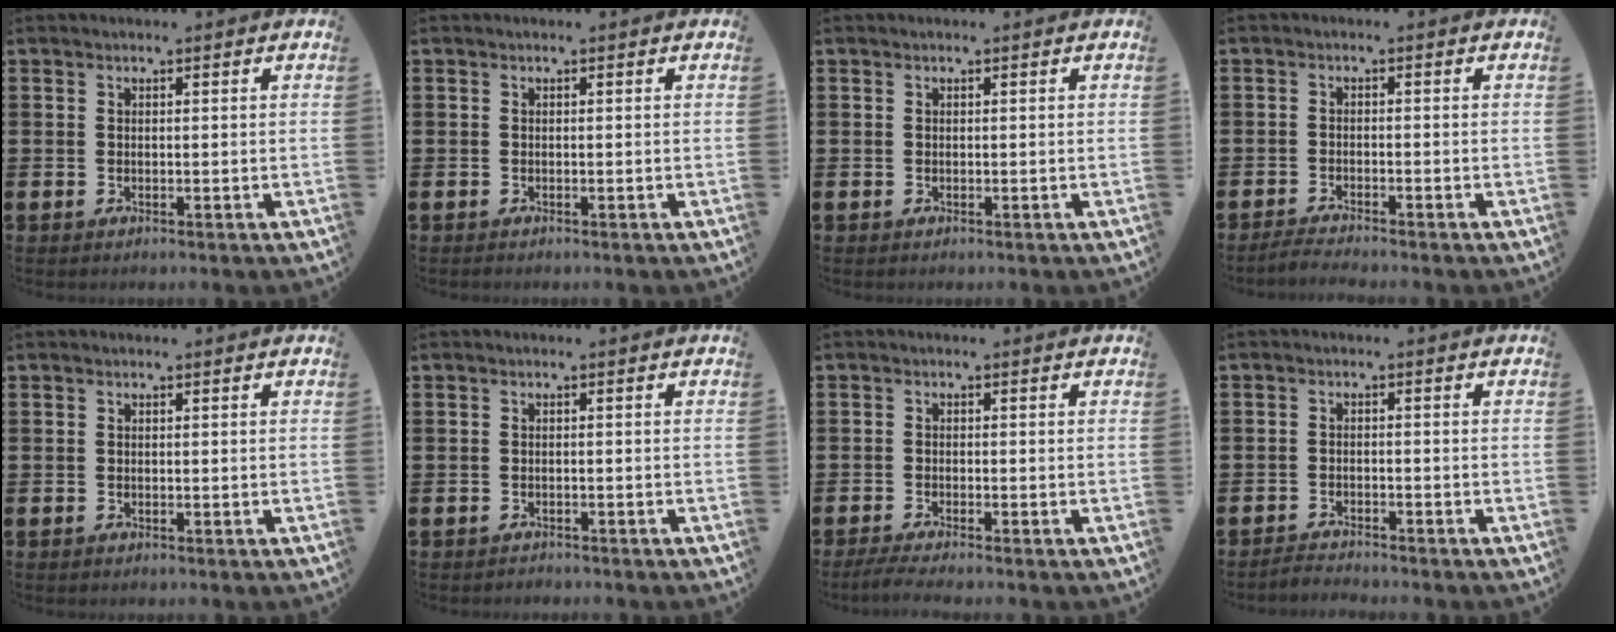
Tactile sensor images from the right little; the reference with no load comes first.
{"total": 0.0}
{"total": 0.0}
{"total": 1.5, "force": [-1.4, -0.1, 0.5], "torque": [-0.009, 0.002, -0.028]}
{"total": 0.0}
{"total": 0.7, "force": [-0.7, 0.1, -0.1], "torque": [-0.001, -0.001, -0.014]}
{"total": 1.6, "force": [-1.2, 0.0, 1.1], "torque": [-0.017, 0.000, -0.022]}
{"total": 1.7, "force": [-1.7, -0.1, -0.1], "torque": [-0.004, 0.003, -0.037]}